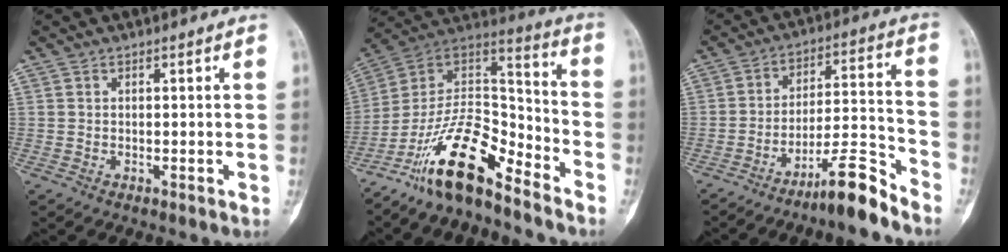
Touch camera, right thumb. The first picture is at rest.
{"total": 17.6, "force": [-12.0, 6.3, 11.1], "torque": [-0.181, 0.102, -0.219]}
{"total": 11.0, "force": [-8.6, 1.3, 6.8], "torque": [-0.107, 0.082, -0.146]}